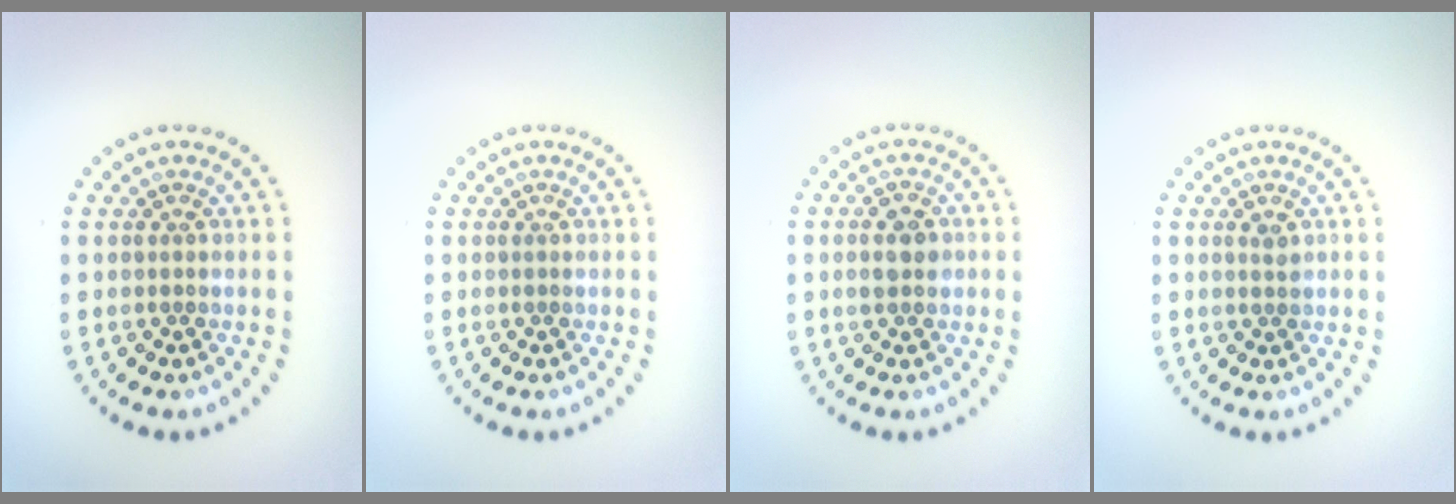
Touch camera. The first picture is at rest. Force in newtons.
{"total": 0.0}
{"total": 2.8, "press": 2.8, "slide": 0.1}
{"total": 0.8, "press": 0.8, "slide": 0.1}